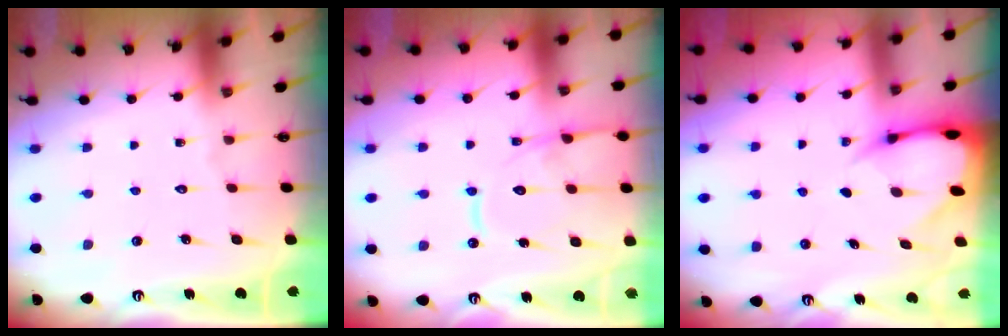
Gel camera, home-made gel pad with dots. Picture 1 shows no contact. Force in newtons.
{"total": 13.5, "press": 13.4, "slide": 1.3}
{"total": 4.6, "press": 4.5, "slide": 0.7}